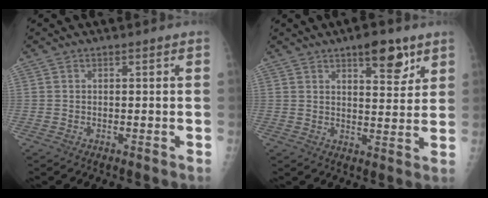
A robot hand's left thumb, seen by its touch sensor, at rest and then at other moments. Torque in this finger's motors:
{"motor_torque": [2.84, 2.16, 0.61, -0.32, 0.11]}